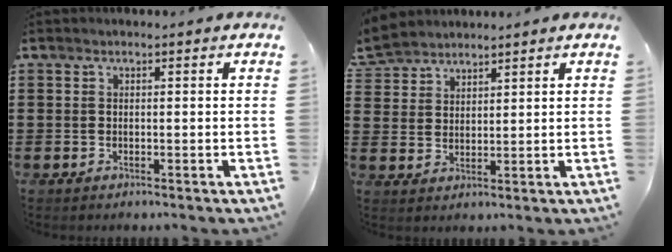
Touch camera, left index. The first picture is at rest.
{"total": 3.6, "force": [3.3, 1.3, -0.4], "torque": [-0.009, -0.009, 0.063]}